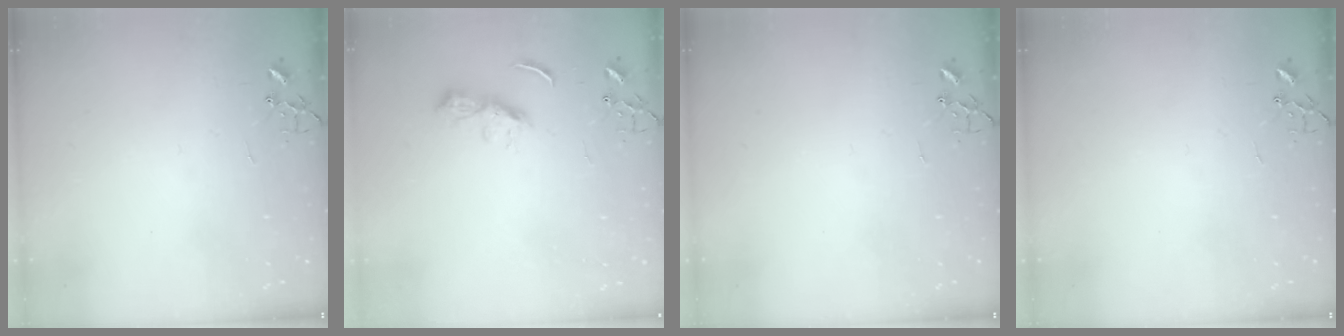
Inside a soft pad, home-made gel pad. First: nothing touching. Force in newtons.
{"total": 6.7, "press": 6.7, "slide": 0.6}
{"total": 0.0}
{"total": 0.0}